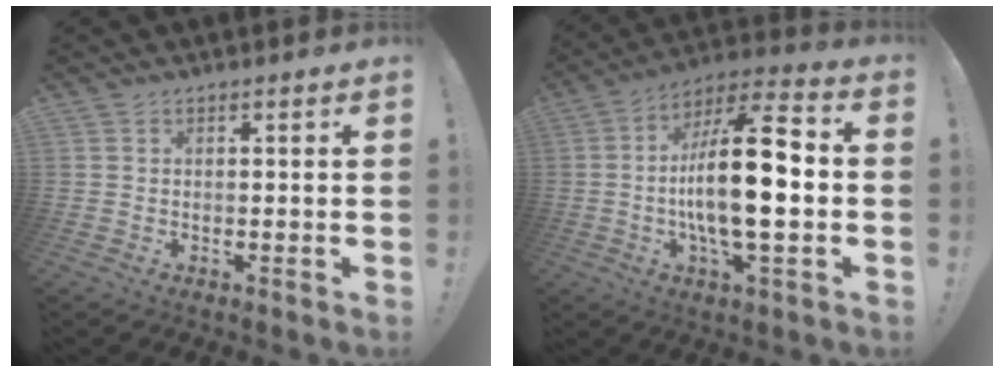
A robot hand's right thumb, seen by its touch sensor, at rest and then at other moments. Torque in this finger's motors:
{"motor_torque": [0.64, 1.01, 2.19, -0.58, 0.35]}